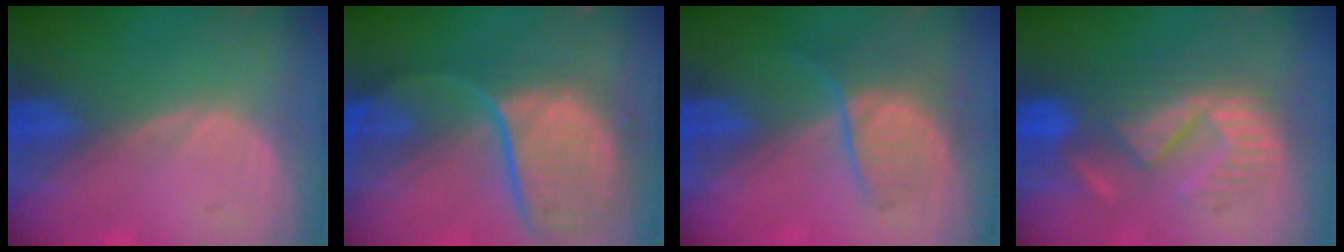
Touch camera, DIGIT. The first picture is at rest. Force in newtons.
{"total": 12.0, "press": 9.9, "slide": 6.7}
{"total": 6.4, "press": 5.9, "slide": 2.3}
{"total": 8.8, "press": 8.7, "slide": 1.5}